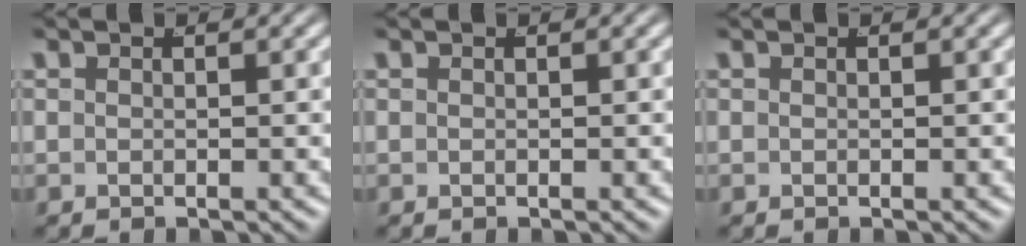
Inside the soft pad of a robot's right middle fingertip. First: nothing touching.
{"total": 0.0}
{"total": 0.0}